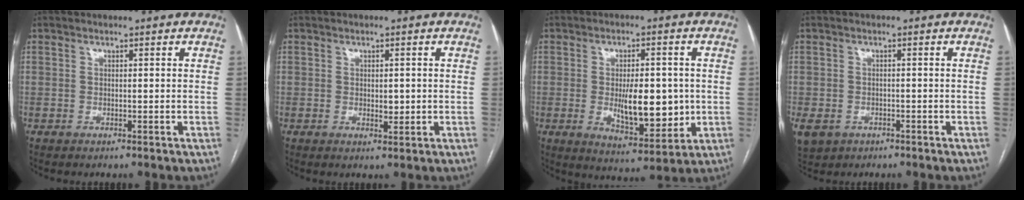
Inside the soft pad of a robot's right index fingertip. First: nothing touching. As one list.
[{"total": 2.0, "force": [-0.1, 1.0, 1.7], "torque": [-0.026, -0.002, 0.002]}, {"total": 10.5, "force": [-0.6, 4.1, 9.7], "torque": [-0.155, -0.011, 0.001]}, {"total": 10.7, "force": [-4.8, 8.7, 4.0], "torque": [-0.126, -0.007, -0.062]}]